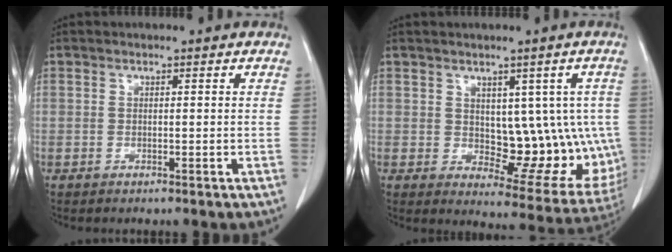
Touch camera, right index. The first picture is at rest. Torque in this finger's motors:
{"motor_torque": [0.07, 0.22, 0.03, 0.02]}